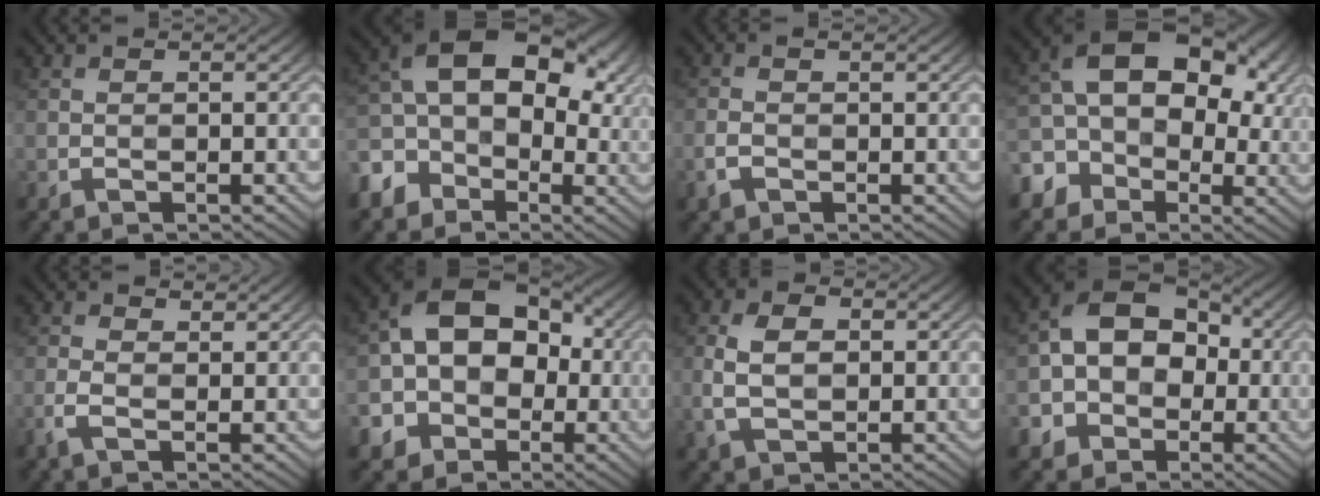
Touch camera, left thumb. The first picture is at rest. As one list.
[{"total": 13.7, "force": [-2.5, 10.0, 9.0], "torque": [-0.158, -0.009, -0.052]}, {"total": 2.1, "force": [-0.7, 1.3, 1.5], "torque": [-0.039, -0.001, -0.014]}, {"total": 15.0, "force": [-1.6, 11.5, 9.5], "torque": [-0.160, -0.018, -0.034]}, {"total": 2.8, "force": [0.1, 1.6, 2.3], "torque": [-0.060, 0.005, -0.003]}, {"total": 13.8, "force": [-1.4, 10.9, 8.4], "torque": [-0.150, -0.003, -0.047]}, {"total": 5.2, "force": [0.3, 3.4, 3.9], "torque": [-0.092, 0.000, 0.004]}, {"total": 10.7, "force": [-1.2, 8.6, 6.2], "torque": [-0.108, -0.001, -0.041]}]